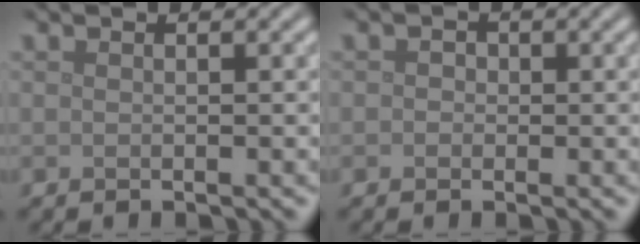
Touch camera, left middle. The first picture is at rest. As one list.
[{"total": 1.0, "force": [0.1, 0.9, 0.3], "torque": [0.001, -0.003, -0.006]}]